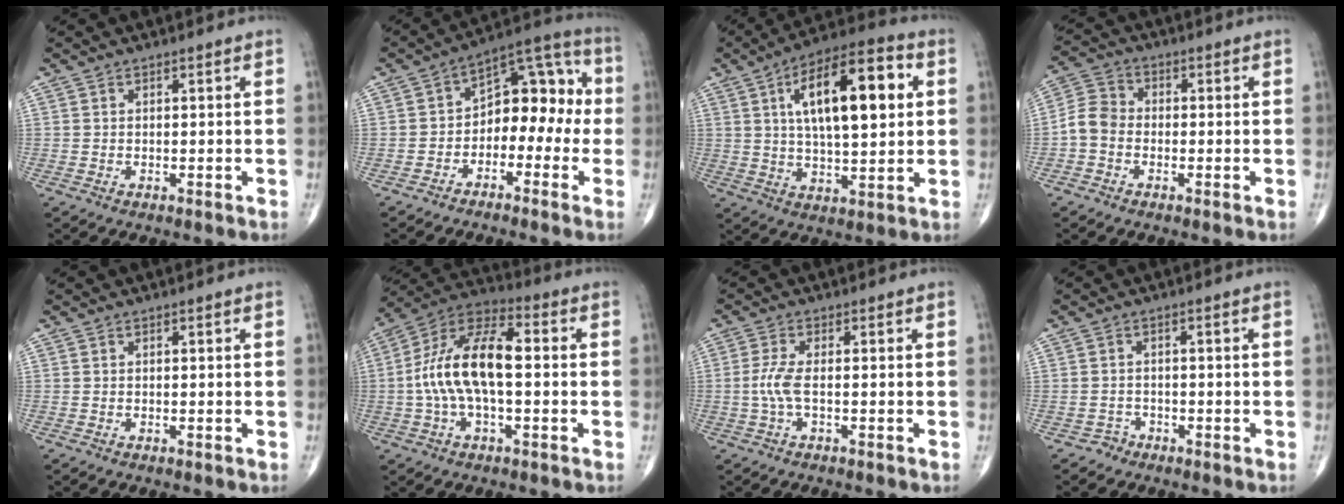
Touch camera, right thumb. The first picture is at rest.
{"total": 12.3, "force": [-2.1, 7.9, 9.2], "torque": [-0.088, 0.055, -0.046]}
{"total": 18.8, "force": [4.7, 7.3, 16.7], "torque": [-0.250, 0.007, 0.070]}
{"total": 5.5, "force": [-1.5, 4.5, 2.9], "torque": [-0.046, 0.018, -0.043]}
{"total": 0.0}
{"total": 15.5, "force": [-0.3, 7.1, 13.8], "torque": [-0.268, 0.044, -0.012]}
{"total": 3.7, "force": [-0.6, 1.0, 3.6], "torque": [-0.096, 0.000, -0.016]}
{"total": 1.7, "force": [-1.2, 1.2, -0.3], "torque": [0.013, 0.006, -0.026]}